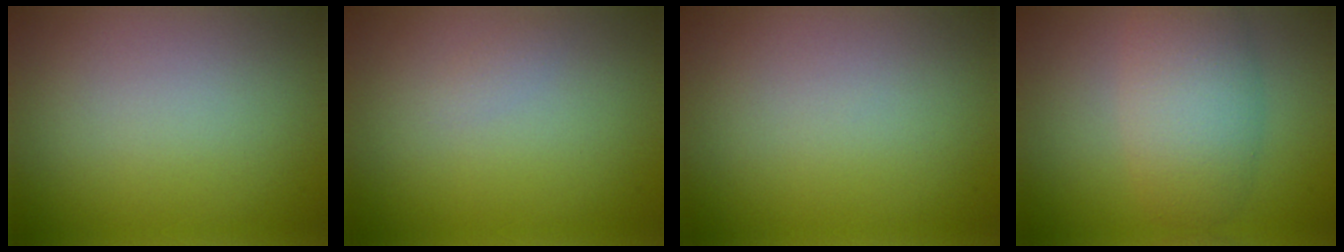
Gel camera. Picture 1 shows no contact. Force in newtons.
{"total": 0.6, "press": 0.6, "slide": 0.0}
{"total": 0.0}
{"total": 5.4, "press": 5.4, "slide": 0.3}